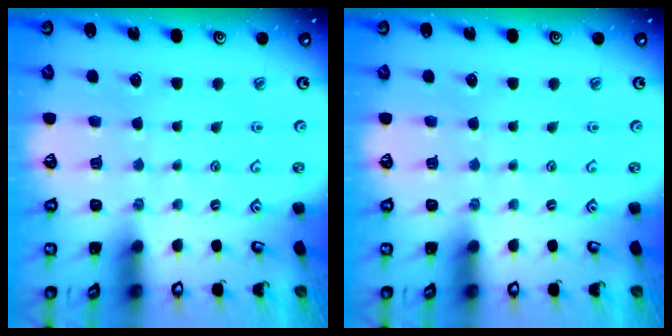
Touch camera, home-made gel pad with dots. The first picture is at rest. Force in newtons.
{"total": 0.0}